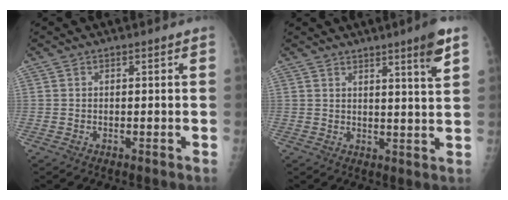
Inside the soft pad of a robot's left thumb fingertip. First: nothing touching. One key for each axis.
{"total": 5.8, "fx": 3.6, "fy": -0.1, "fz": 4.6, "tx": -0.062, "ty": -0.027, "tz": 0.051}